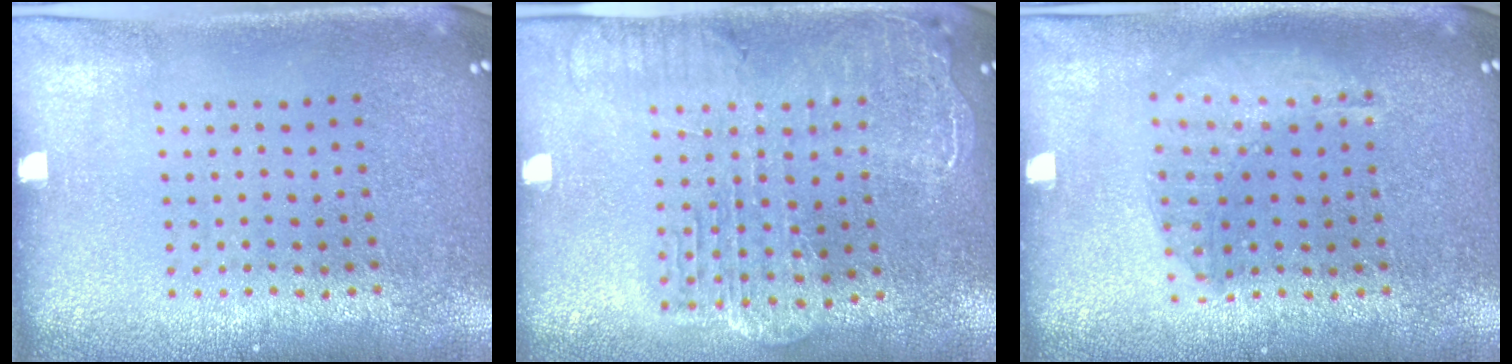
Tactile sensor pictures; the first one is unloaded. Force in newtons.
{"total": 2.2, "press": 2.0, "slide": 1.0}
{"total": 1.4, "press": 1.3, "slide": 0.5}